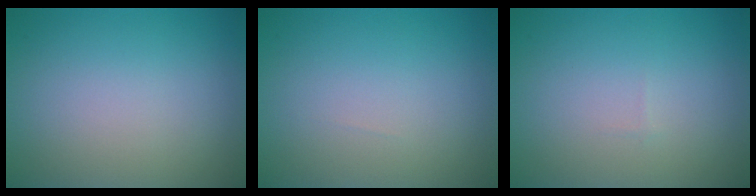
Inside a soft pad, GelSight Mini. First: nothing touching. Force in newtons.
{"total": 0.0}
{"total": 0.0}